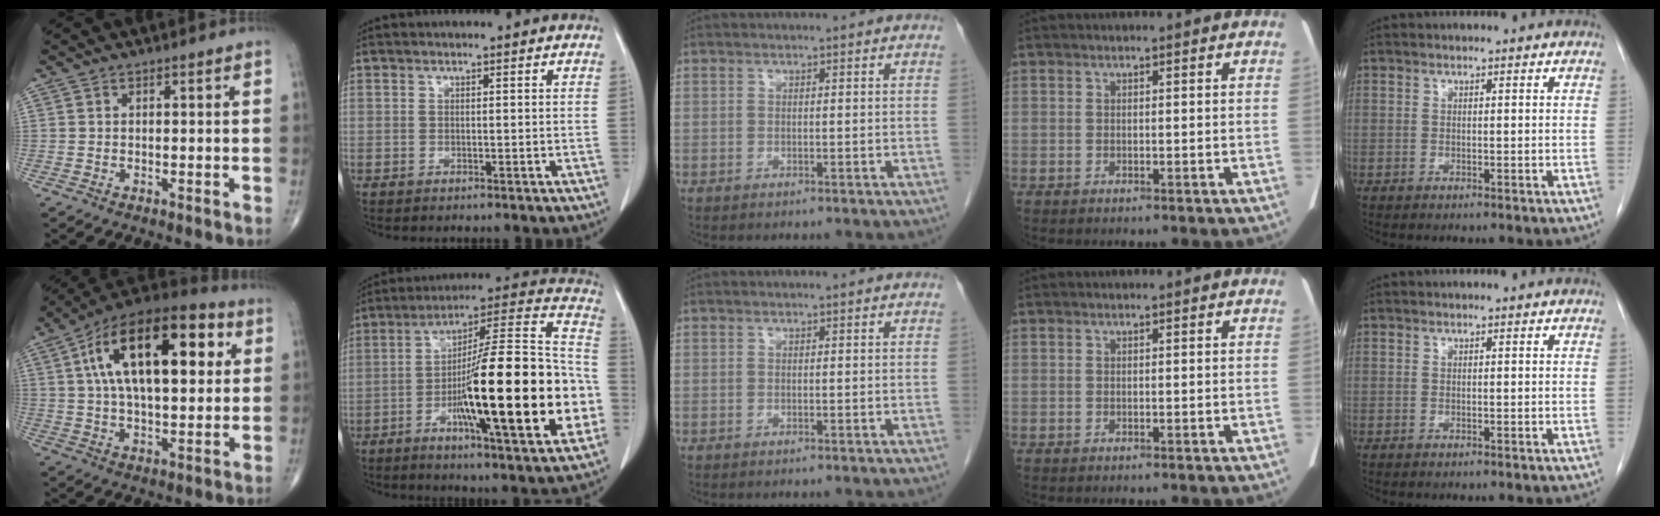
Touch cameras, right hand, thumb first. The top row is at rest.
{"thumb": {"total": 24.7, "force": [6.8, 11.5, 20.8], "torque": [-0.327, 0.017, 0.101]}, "index": {"total": 26.9, "force": [-6.3, 2.9, 26.0], "torque": [-0.346, 0.001, -0.106]}}